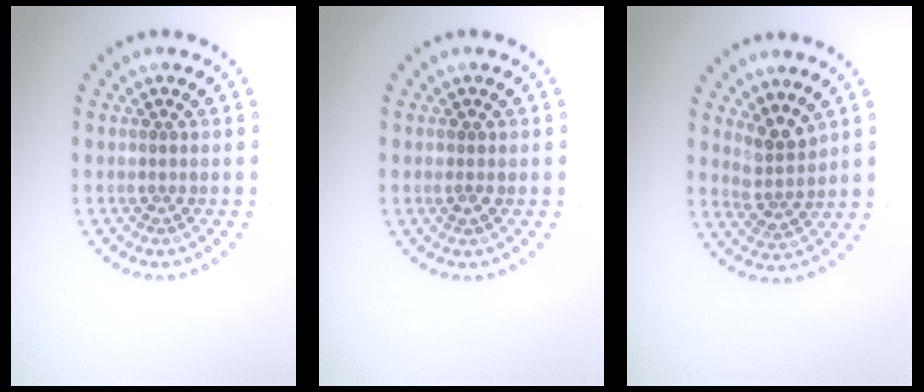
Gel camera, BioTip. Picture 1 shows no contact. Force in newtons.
{"total": 0.8, "press": 0.8, "slide": 0.0}
{"total": 2.7, "press": 2.0, "slide": 1.8}